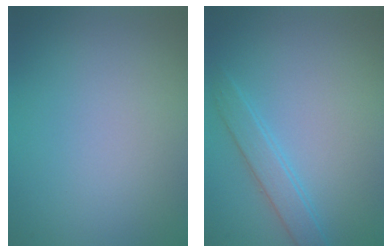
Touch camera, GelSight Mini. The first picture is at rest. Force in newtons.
{"total": 2.2, "press": 2.1, "slide": 0.2}